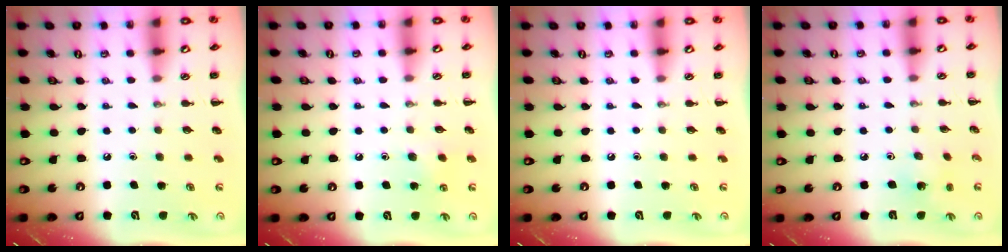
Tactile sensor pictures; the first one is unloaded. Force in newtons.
{"total": 5.4, "press": 5.1, "slide": 1.7}
{"total": 0.0}
{"total": 1.6, "press": 1.5, "slide": 0.5}